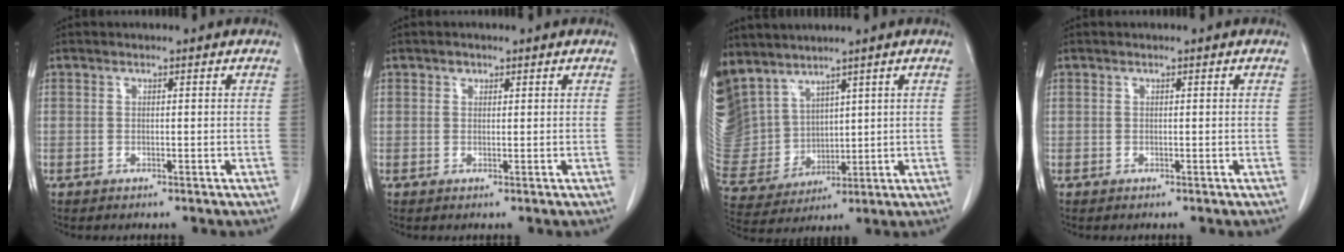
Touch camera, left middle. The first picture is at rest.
{"total": 0.8, "force": [0.6, 0.6, 0.2], "torque": [0.000, -0.003, 0.008]}
{"total": 16.0, "force": [11.7, 9.6, 5.4], "torque": [-0.165, 0.016, 0.254]}
{"total": 0.0}